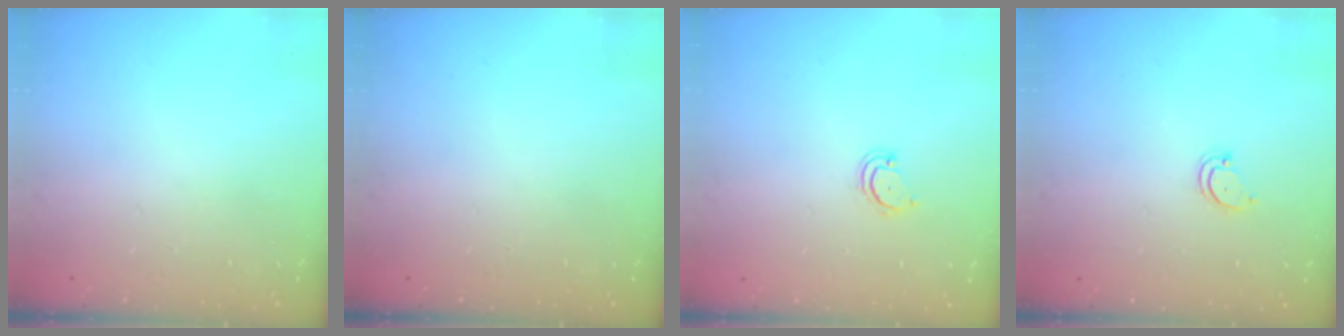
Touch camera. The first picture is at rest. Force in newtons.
{"total": 0.0}
{"total": 3.3, "press": 3.3, "slide": 0.2}
{"total": 2.8, "press": 2.8, "slide": 0.2}